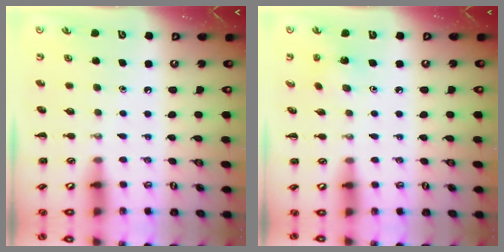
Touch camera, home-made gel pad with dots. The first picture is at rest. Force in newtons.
{"total": 2.0, "press": 1.9, "slide": 0.8}